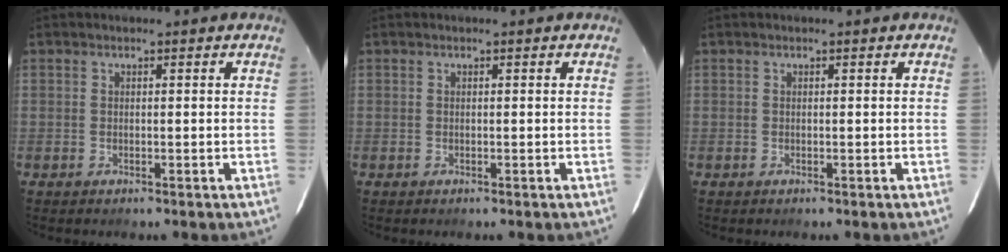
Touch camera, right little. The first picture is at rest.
{"total": 0.0}
{"total": 0.0}